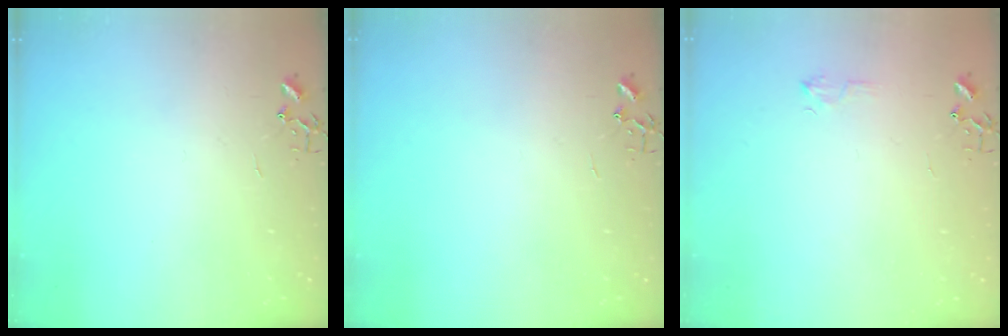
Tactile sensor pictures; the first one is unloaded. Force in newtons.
{"total": 0.0}
{"total": 5.5, "press": 5.4, "slide": 0.8}